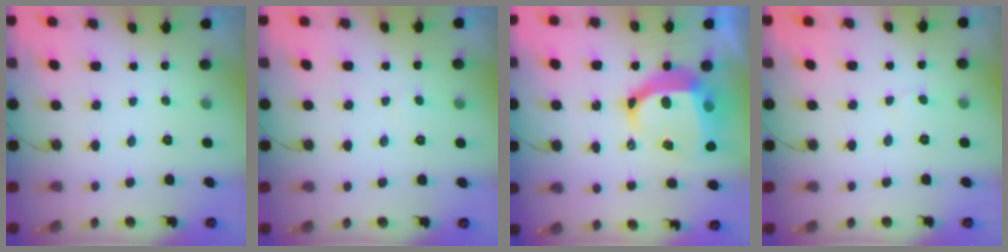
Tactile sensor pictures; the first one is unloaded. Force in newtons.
{"total": 1.7, "press": 1.7, "slide": 0.2}
{"total": 14.6, "press": 14.5, "slide": 1.5}
{"total": 3.8, "press": 3.8, "slide": 0.4}